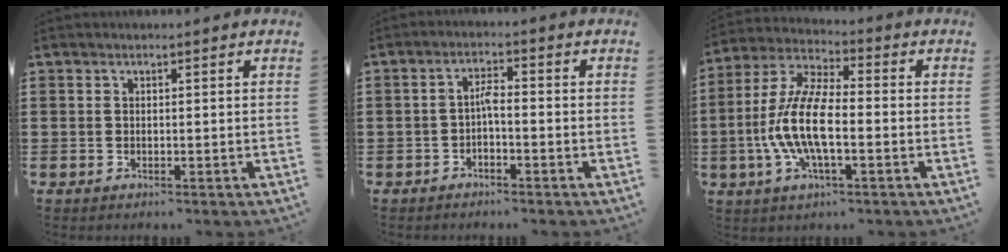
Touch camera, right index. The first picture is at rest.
{"total": 2.2, "force": [-1.0, 0.6, 1.9], "torque": [-0.038, 0.008, -0.021]}
{"total": 10.6, "force": [-2.5, 3.6, 9.6], "torque": [-0.232, -0.015, -0.054]}